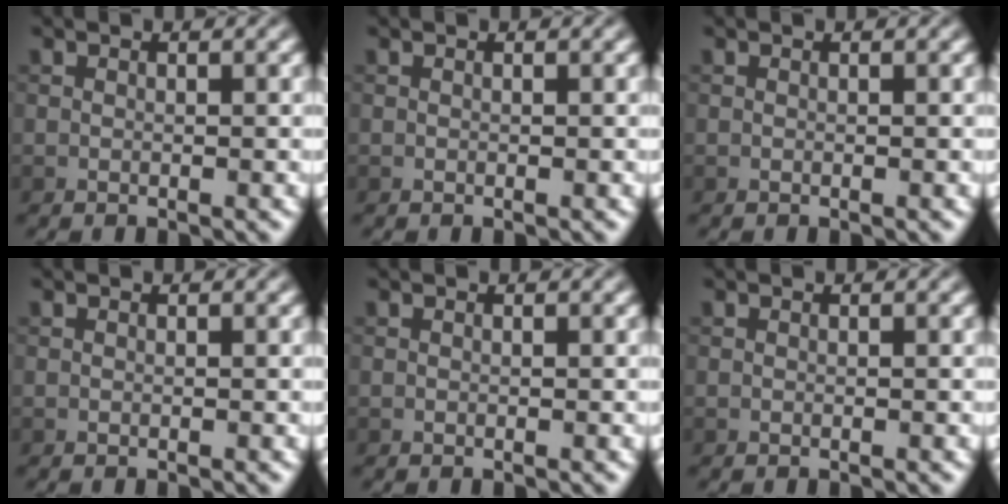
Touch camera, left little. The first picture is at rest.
{"total": 0.0}
{"total": 0.0}
{"total": 0.0}
{"total": 0.0}
{"total": 0.0}